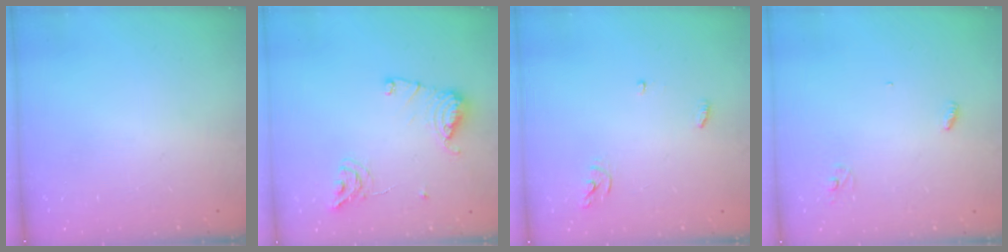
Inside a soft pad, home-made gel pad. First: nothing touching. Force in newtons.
{"total": 12.4, "press": 12.3, "slide": 1.2}
{"total": 3.4, "press": 3.4, "slide": 0.2}
{"total": 2.7, "press": 2.7, "slide": 0.2}